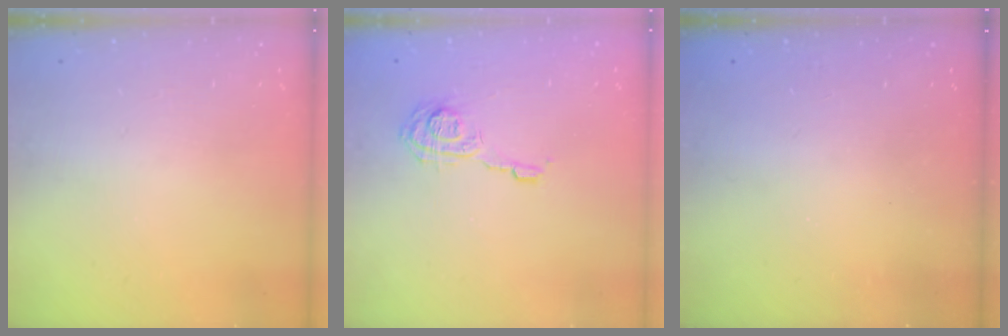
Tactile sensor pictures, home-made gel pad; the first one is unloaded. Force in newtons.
{"total": 9.6, "press": 9.5, "slide": 1.2}
{"total": 2.4, "press": 2.3, "slide": 0.8}